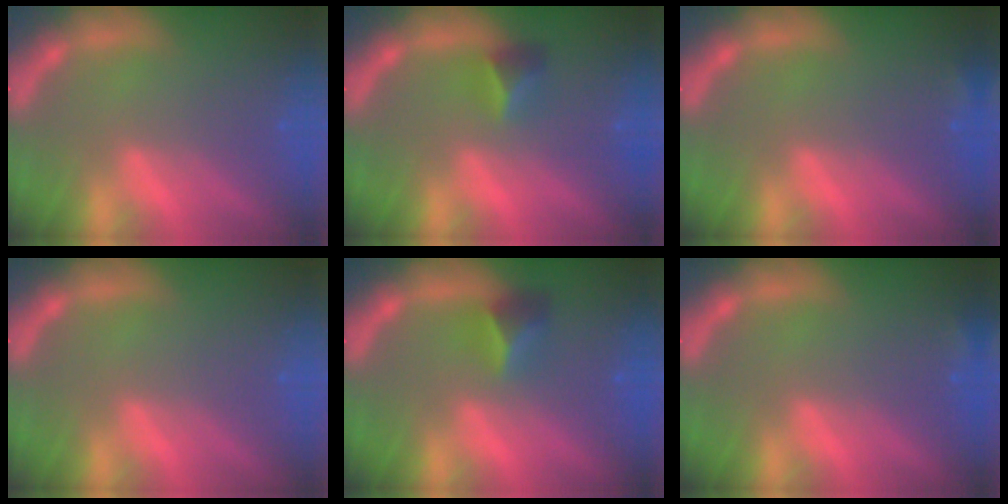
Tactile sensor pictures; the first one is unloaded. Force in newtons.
{"total": 2.4}
{"total": 0.9}
{"total": 0.0}
{"total": 2.9}
{"total": 0.9}